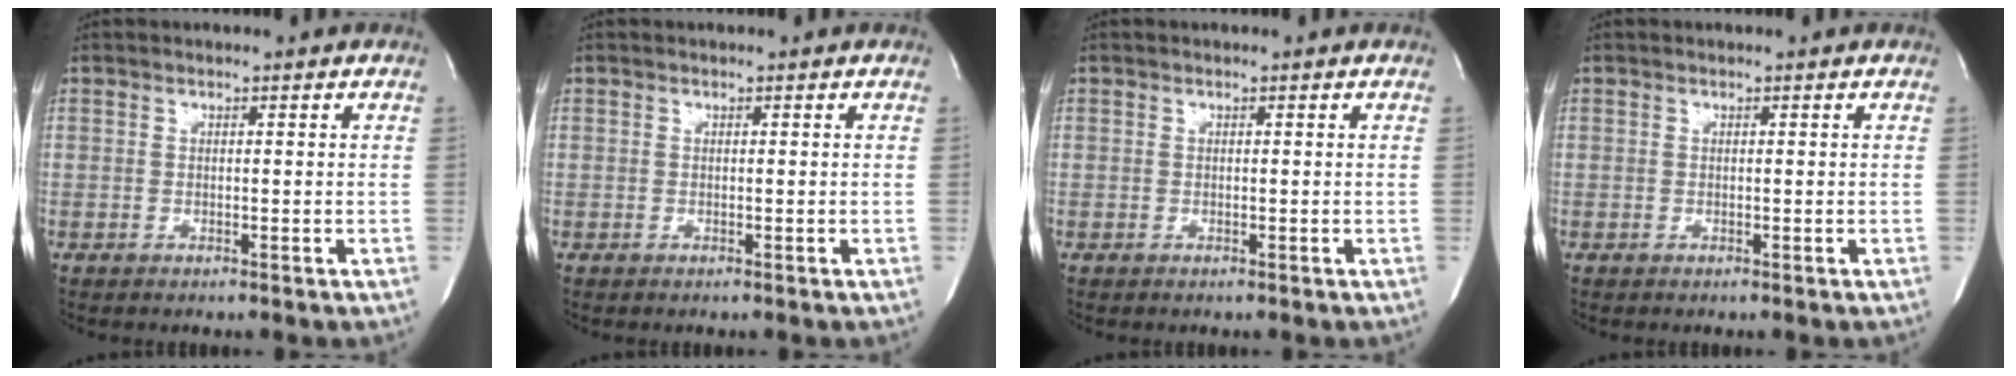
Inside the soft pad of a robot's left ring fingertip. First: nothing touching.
{"total": 0.0}
{"total": 0.0}
{"total": 0.0}